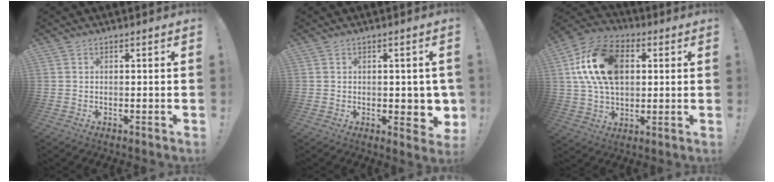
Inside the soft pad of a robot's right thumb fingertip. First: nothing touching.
{"total": 4.5, "force": [-0.3, 2.6, 3.7], "torque": [-0.029, -0.001, -0.002]}
{"total": 19.4, "force": [4.5, 12.9, 13.7], "torque": [-0.240, -0.002, 0.081]}